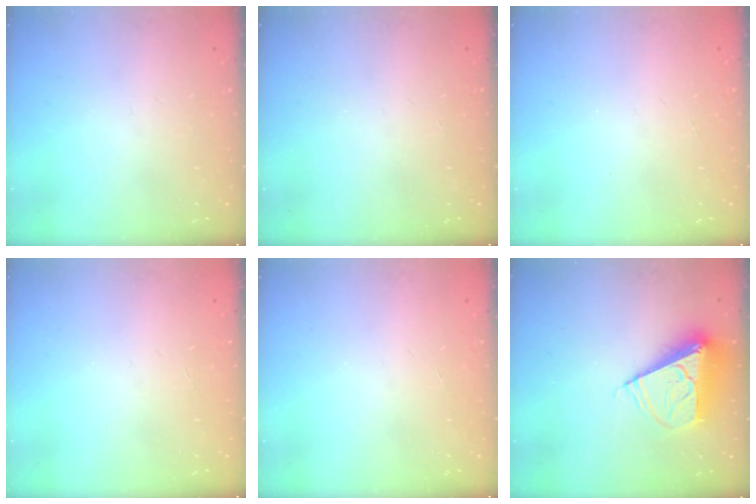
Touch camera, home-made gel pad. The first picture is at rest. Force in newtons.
{"total": 0.0}
{"total": 0.0}
{"total": 0.0}
{"total": 0.0}
{"total": 10.7, "press": 10.7, "slide": 0.8}